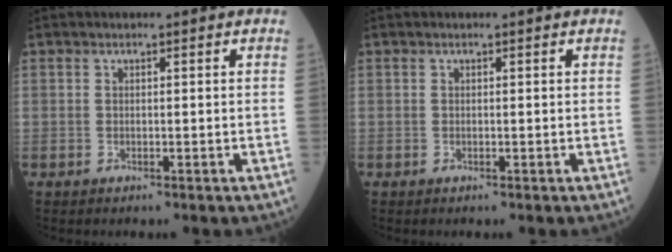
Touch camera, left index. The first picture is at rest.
{"total": 0.0}